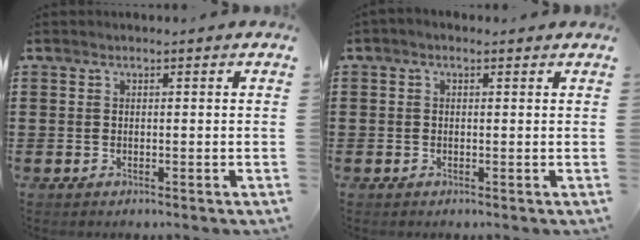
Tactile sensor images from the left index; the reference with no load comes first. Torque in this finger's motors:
{"motor_torque": [2.14, 0.00, -0.34, -0.19]}